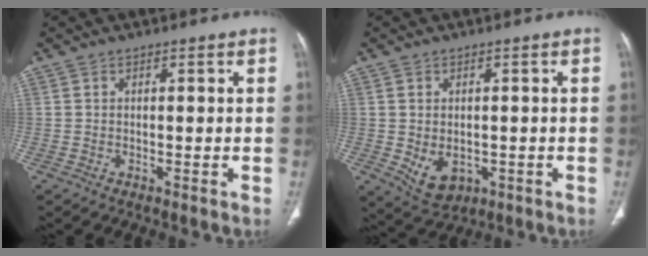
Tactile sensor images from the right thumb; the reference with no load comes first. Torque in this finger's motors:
{"motor_torque": [-0.31, 0.36, -0.27, -0.05, 0.12]}